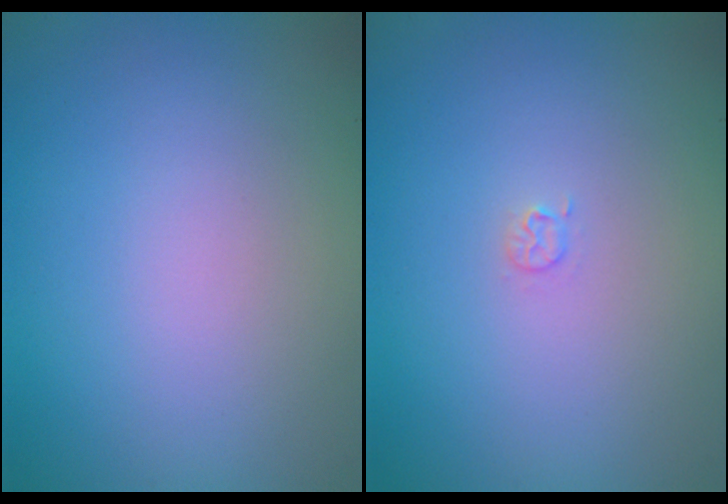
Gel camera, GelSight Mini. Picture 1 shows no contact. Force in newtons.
{"total": 0.7, "press": 0.7, "slide": 0.1}